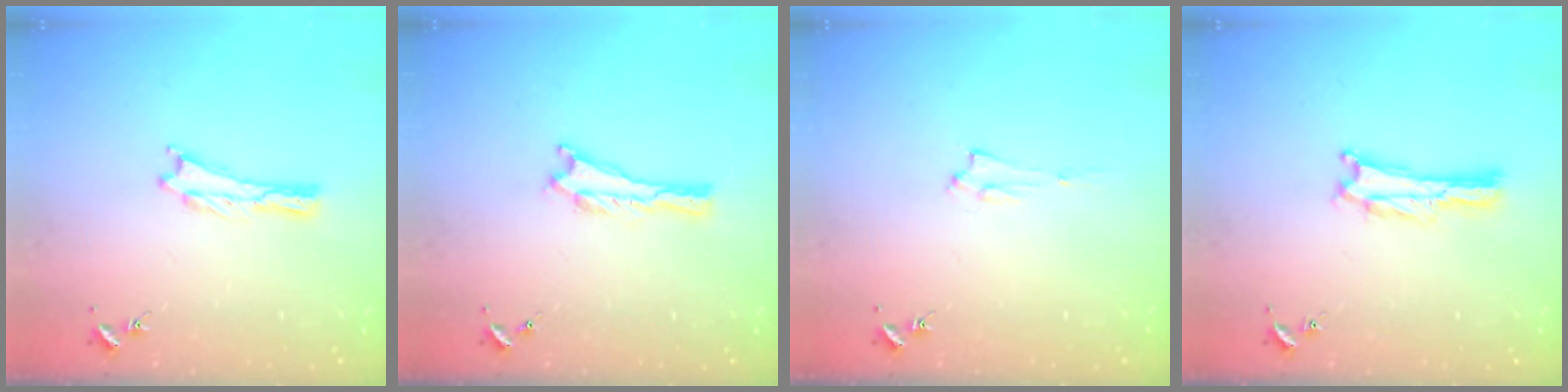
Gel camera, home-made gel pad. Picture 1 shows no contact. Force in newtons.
{"total": 0.0}
{"total": 1.5, "press": 1.5, "slide": 0.2}
{"total": 0.0}